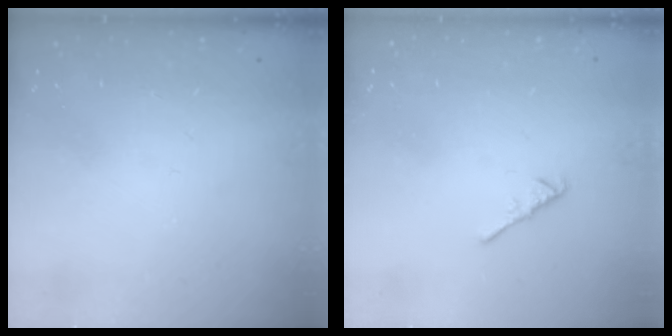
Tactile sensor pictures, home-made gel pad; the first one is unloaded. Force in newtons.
{"total": 2.4, "press": 2.3, "slide": 0.6}